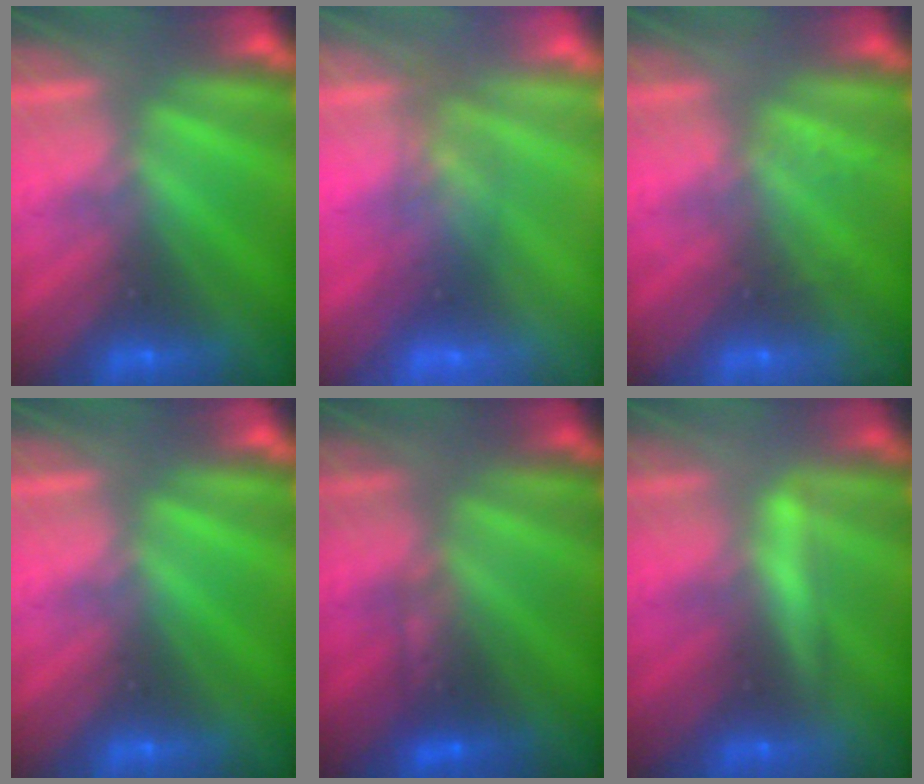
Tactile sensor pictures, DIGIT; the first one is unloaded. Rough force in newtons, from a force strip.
{"total": 2.7}
{"total": 2.2}
{"total": 0.0}
{"total": 2.3}
{"total": 2.1}